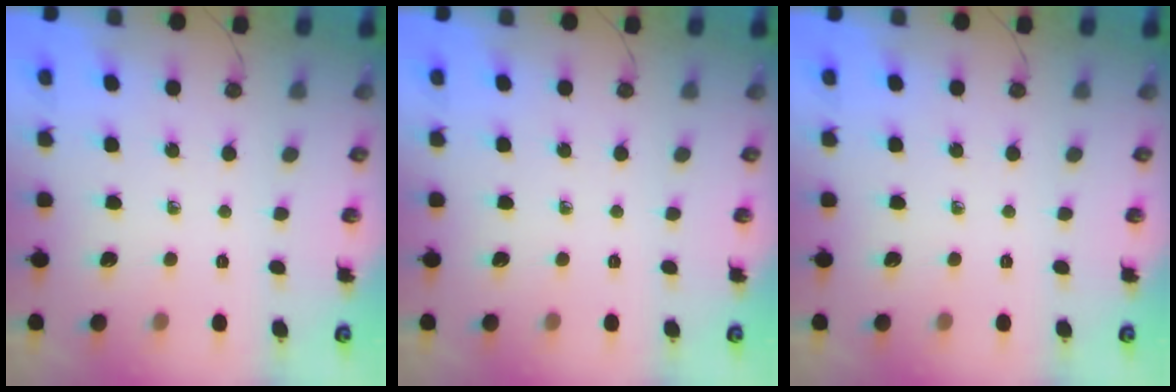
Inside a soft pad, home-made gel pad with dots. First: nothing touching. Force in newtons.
{"total": 0.0}
{"total": 0.0}